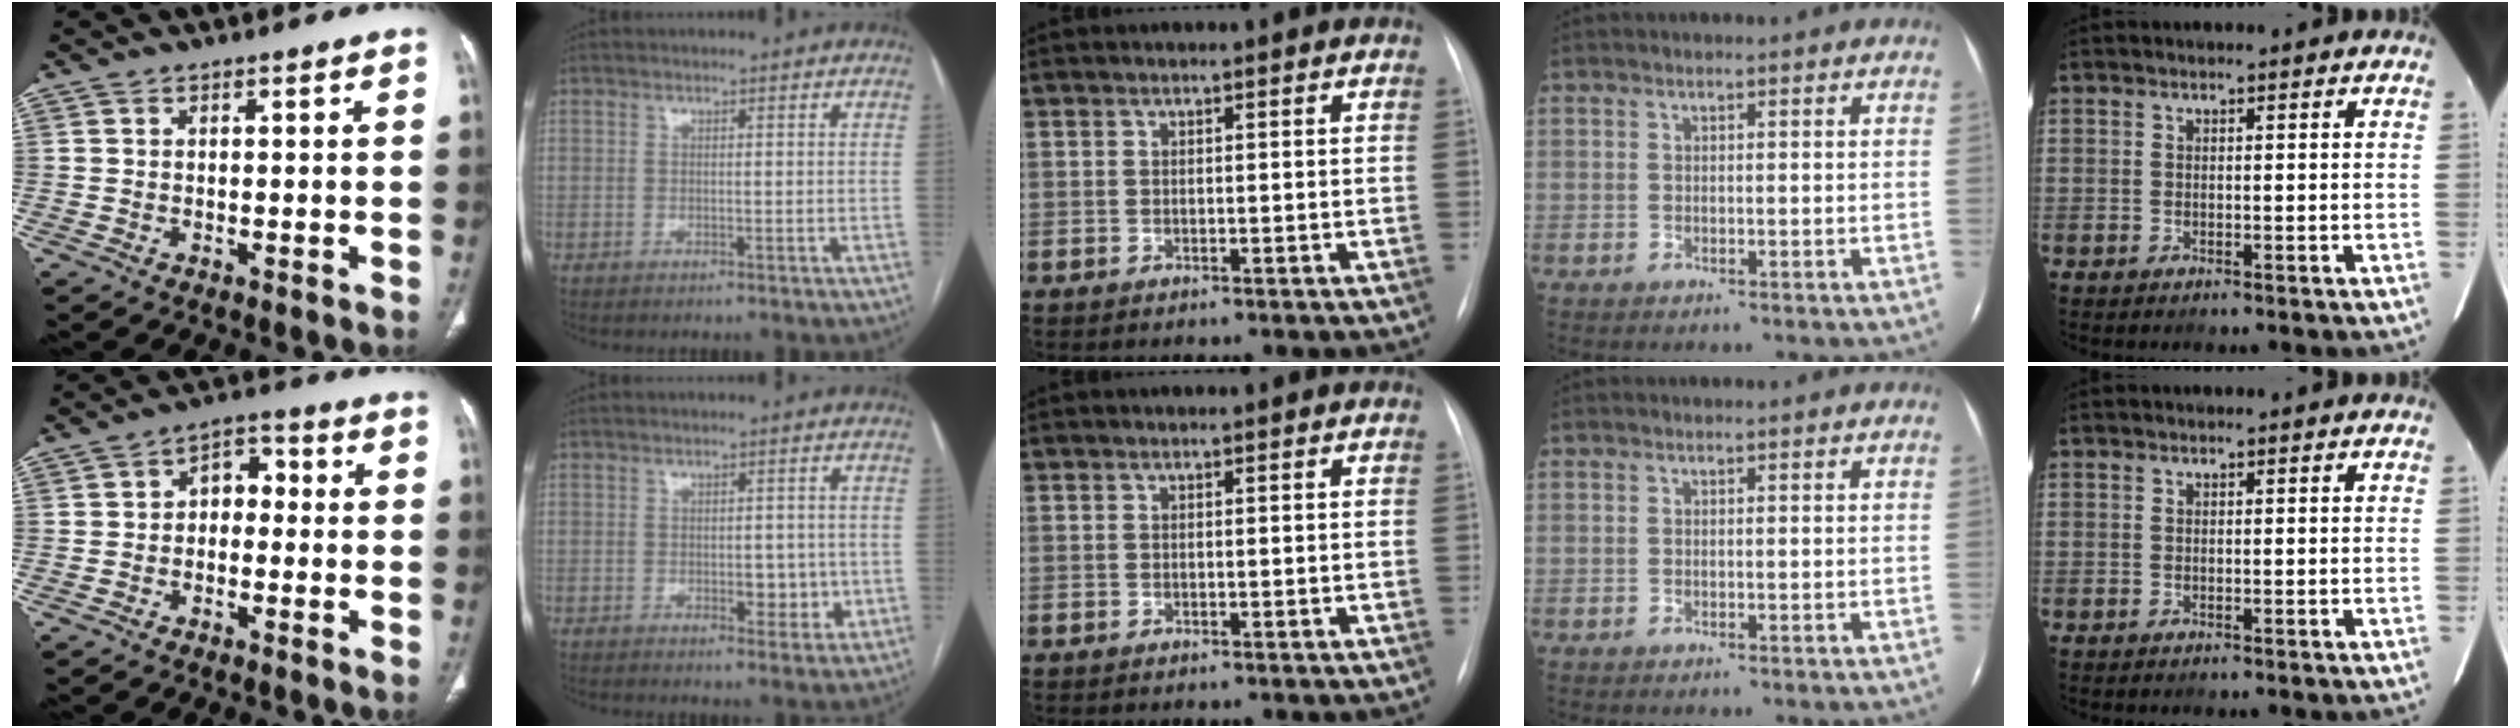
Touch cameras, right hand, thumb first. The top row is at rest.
{"thumb": {"total": 5.6, "force": [-0.5, 4.0, 3.9], "torque": [-0.035, 0.028, -0.022]}, "index": {"total": 4.2, "force": [-0.9, 2.1, 3.5], "torque": [-0.040, -0.001, -0.006]}}